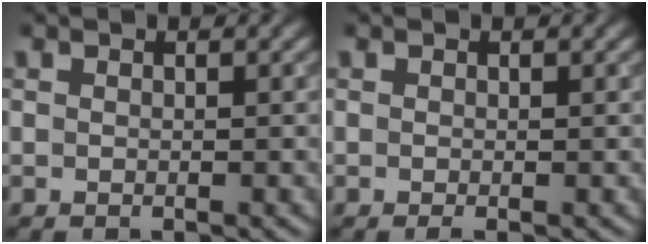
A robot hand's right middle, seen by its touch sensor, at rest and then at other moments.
{"total": 0.7, "force": [-0.3, 0.1, 0.6], "torque": [-0.012, -0.006, -0.004]}